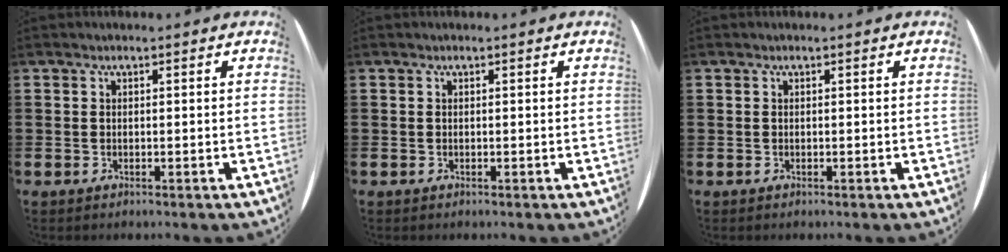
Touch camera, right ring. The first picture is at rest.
{"total": 0.0}
{"total": 0.0}